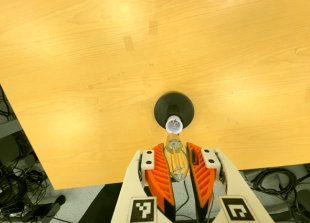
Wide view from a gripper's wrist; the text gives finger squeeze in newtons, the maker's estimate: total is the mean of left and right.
{"total": 20.6, "left": 24.5, "right": 16.6}